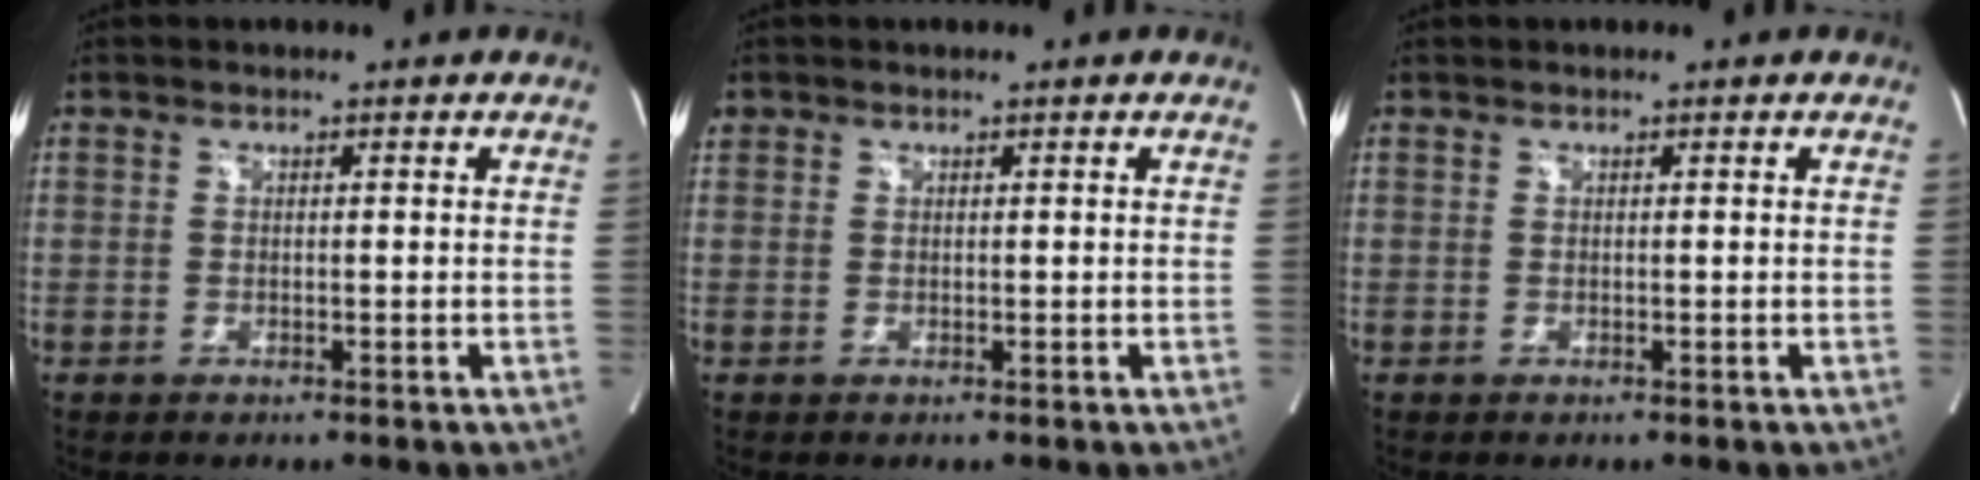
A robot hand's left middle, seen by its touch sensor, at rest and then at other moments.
{"total": 1.1, "force": [0.6, 0.9, 0.1], "torque": [0.003, 0.011, 0.012]}
{"total": 0.0}